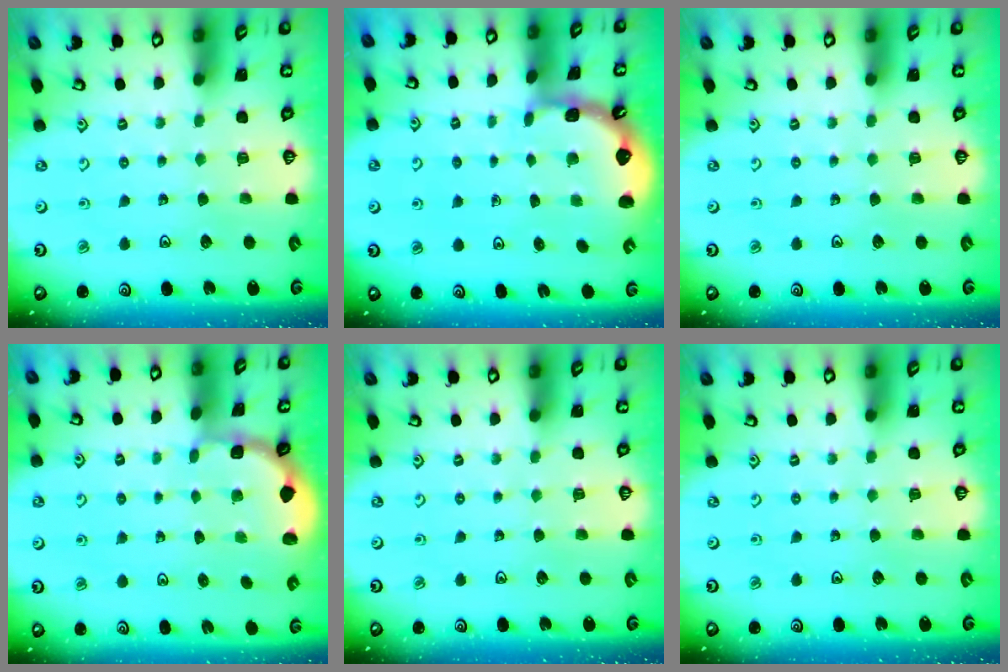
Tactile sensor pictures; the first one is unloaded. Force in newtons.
{"total": 1.3, "press": 1.2, "slide": 0.1}
{"total": 0.0}
{"total": 1.4, "press": 1.3, "slide": 0.3}
{"total": 0.0}
{"total": 0.0}